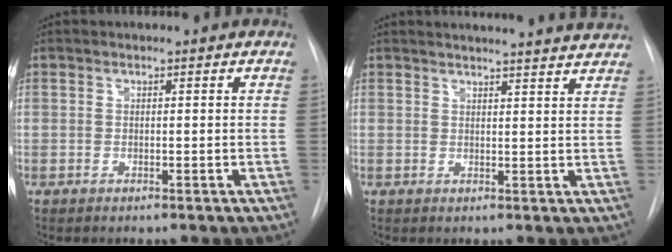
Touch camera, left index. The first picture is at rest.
{"total": 12.5, "force": [12.1, -0.5, 3.1], "torque": [-0.041, -0.028, 0.133]}